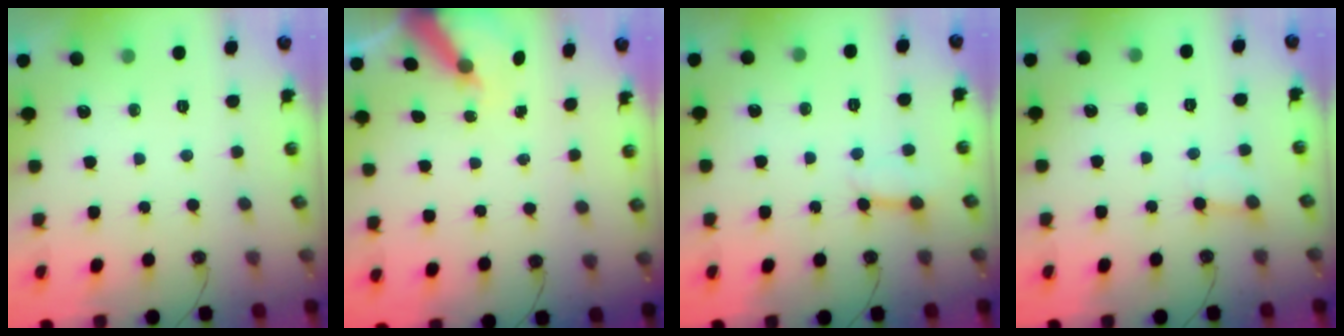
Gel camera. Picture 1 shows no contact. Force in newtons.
{"total": 5.1, "press": 5.0, "slide": 0.5}
{"total": 3.0, "press": 3.0, "slide": 0.3}
{"total": 2.6, "press": 2.6, "slide": 0.2}